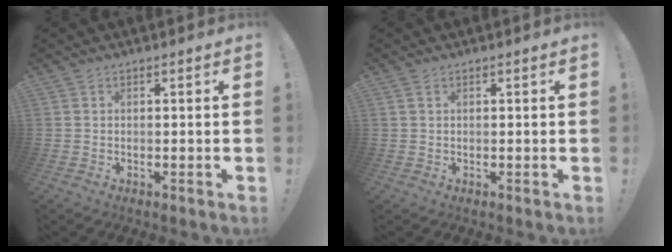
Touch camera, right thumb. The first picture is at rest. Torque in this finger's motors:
{"motor_torque": [0.09, -0.23, 0.13, 0.11, -0.01]}